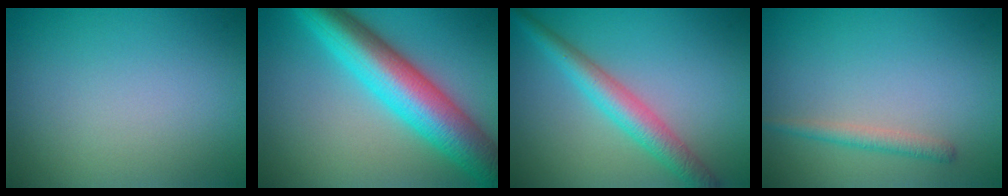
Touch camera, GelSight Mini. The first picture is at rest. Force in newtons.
{"total": 10.0, "press": 10.0, "slide": 0.1}
{"total": 3.9, "press": 3.9, "slide": 0.1}
{"total": 1.5, "press": 1.5, "slide": 0.1}